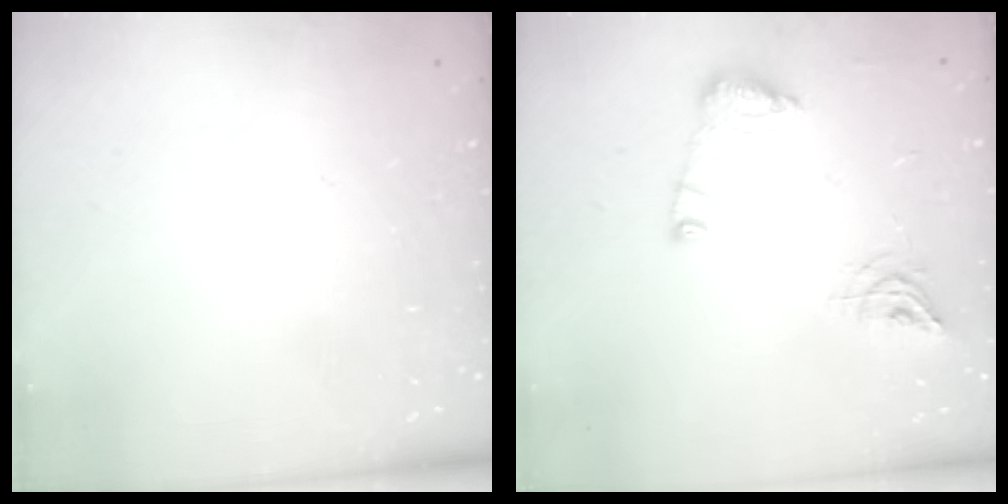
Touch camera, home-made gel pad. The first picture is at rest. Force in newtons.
{"total": 10.7, "press": 10.6, "slide": 1.1}